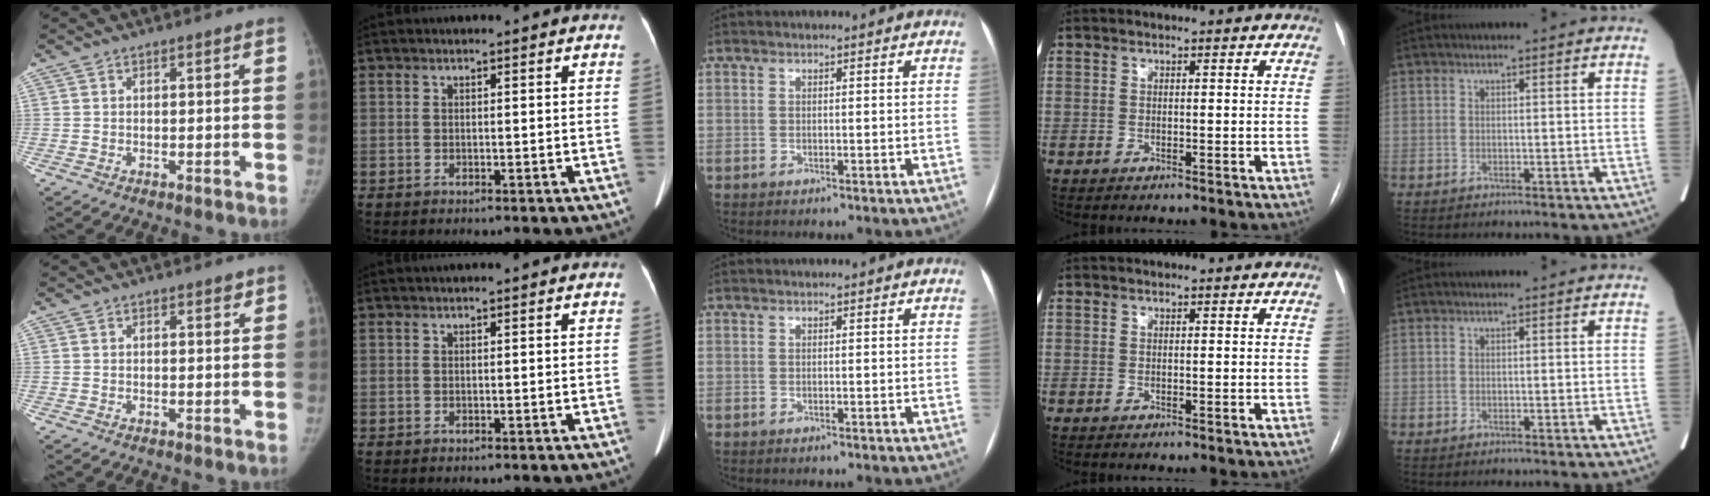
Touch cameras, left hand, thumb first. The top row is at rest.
{"thumb": {"total": 0.9, "force": [0.6, 0.4, 0.4], "torque": [0.001, -0.003, 0.005]}}